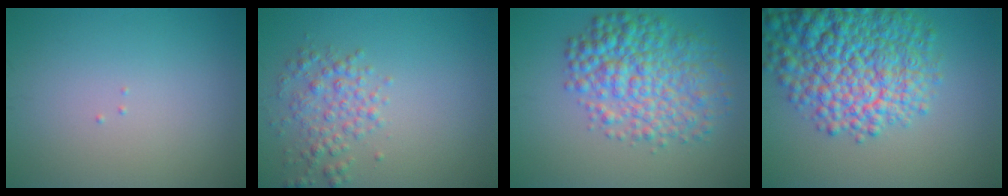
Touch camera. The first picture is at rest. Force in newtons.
{"total": 2.8, "press": 2.8, "slide": 0.1}
{"total": 7.0, "press": 7.0, "slide": 0.1}
{"total": 11.4, "press": 11.4, "slide": 0.5}